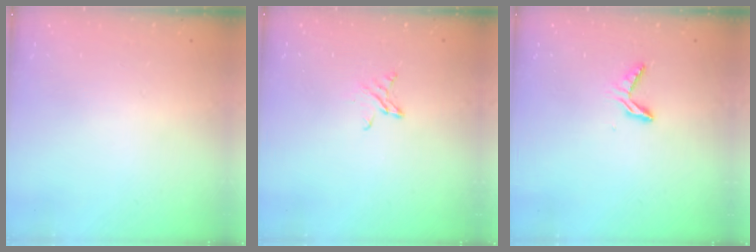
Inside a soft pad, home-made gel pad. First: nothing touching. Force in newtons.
{"total": 3.5, "press": 3.5, "slide": 0.4}
{"total": 4.5, "press": 4.5, "slide": 0.3}